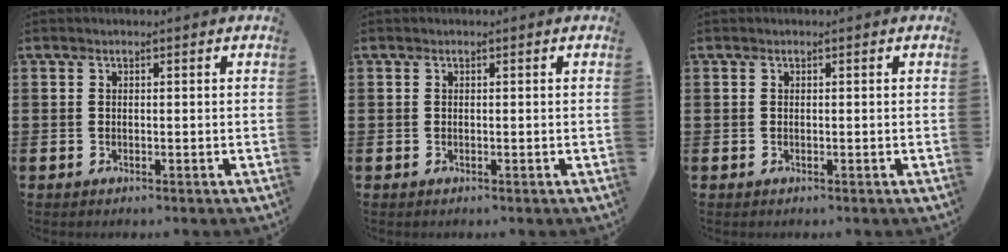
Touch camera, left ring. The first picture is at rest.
{"total": 0.0}
{"total": 0.0}